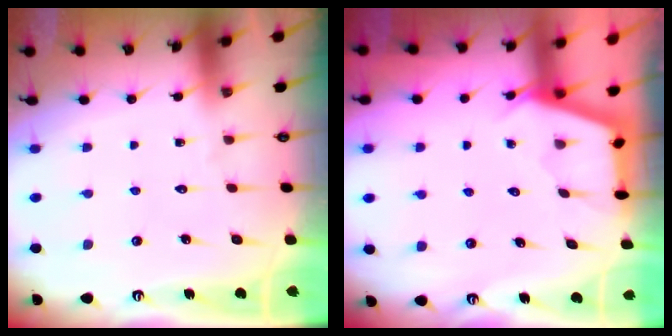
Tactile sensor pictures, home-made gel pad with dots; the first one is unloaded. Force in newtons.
{"total": 2.9, "press": 2.9, "slide": 0.3}